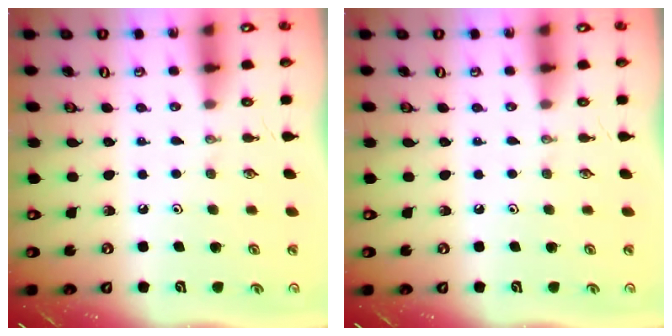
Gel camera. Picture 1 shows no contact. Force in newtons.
{"total": 0.0}